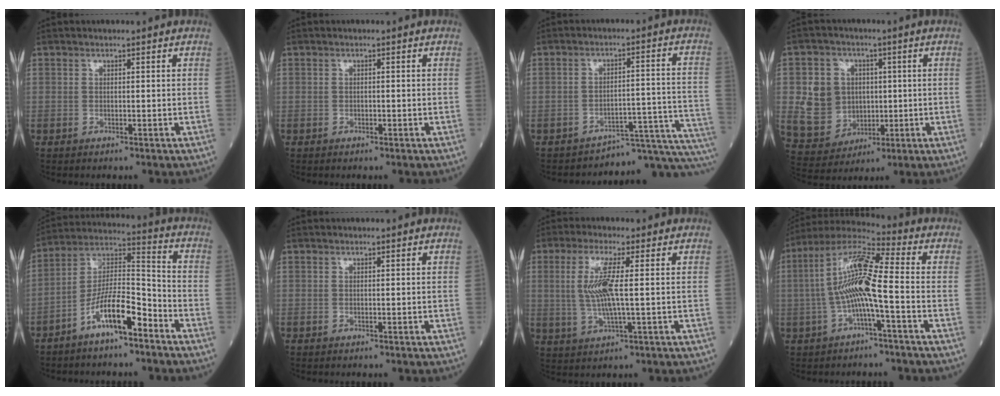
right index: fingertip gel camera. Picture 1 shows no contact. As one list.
[{"total": 0.6, "force": [-0.3, 0.3, 0.4], "torque": [-0.009, 0.000, -0.005]}, {"total": 14.2, "force": [-14.1, 0.1, 1.6], "torque": [0.012, 0.047, -0.177]}, {"total": 10.0, "force": [0.8, 8.9, 4.5], "torque": [-0.107, 0.020, 0.030]}, {"total": 11.2, "force": [-6.7, 2.4, 8.7], "torque": [-0.169, 0.011, -0.123]}, {"total": 0.0}, {"total": 6.9, "force": [0.8, 0.6, 6.9], "torque": [-0.154, 0.000, 0.015]}, {"total": 11.5, "force": [-1.5, 0.9, 11.4], "torque": [-0.232, 0.024, -0.037]}]